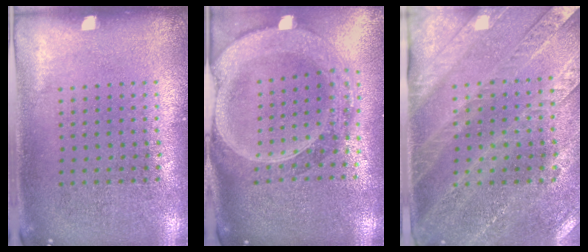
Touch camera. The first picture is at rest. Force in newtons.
{"total": 2.7, "press": 2.4, "slide": 1.4}
{"total": 2.9, "press": 2.7, "slide": 1.1}